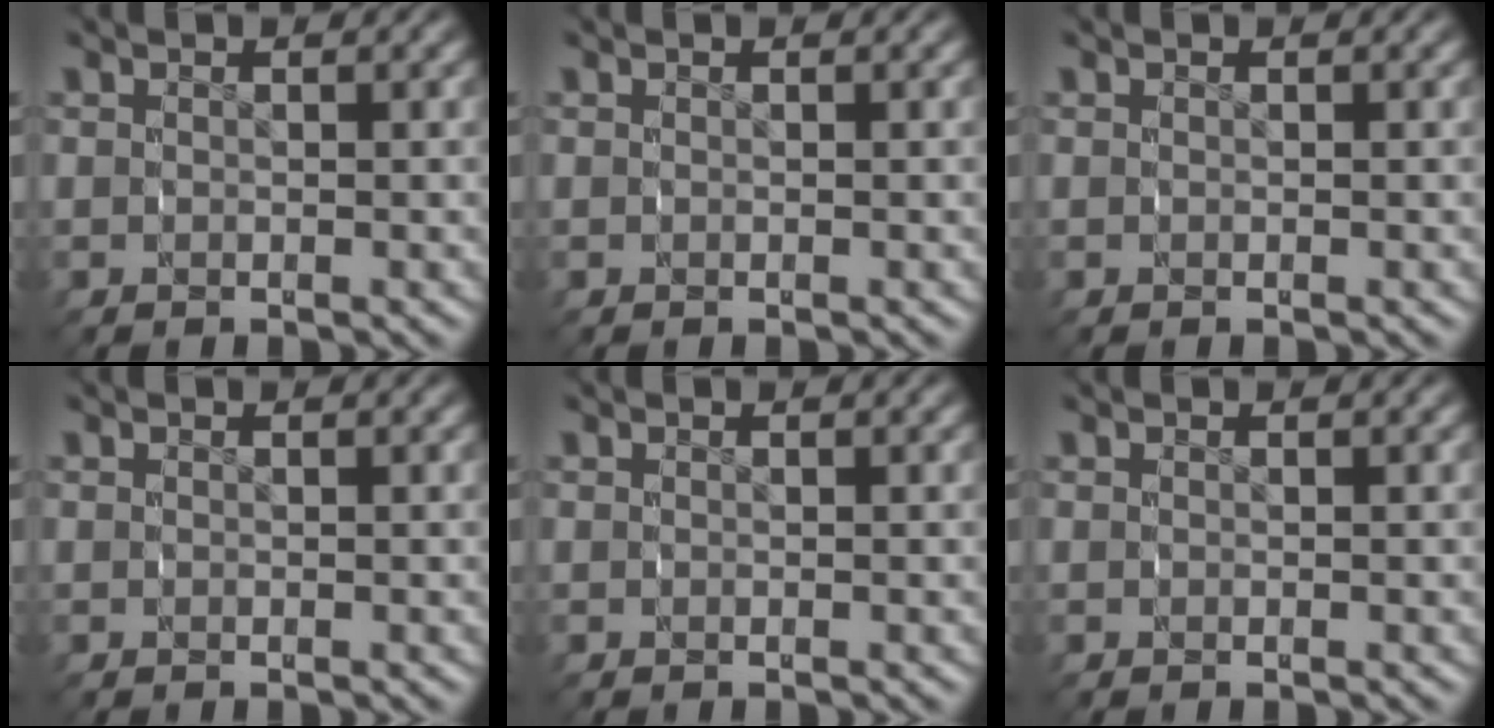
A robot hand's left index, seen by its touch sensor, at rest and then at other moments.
{"total": 0.0}
{"total": 0.0}
{"total": 0.0}
{"total": 0.0}
{"total": 0.0}